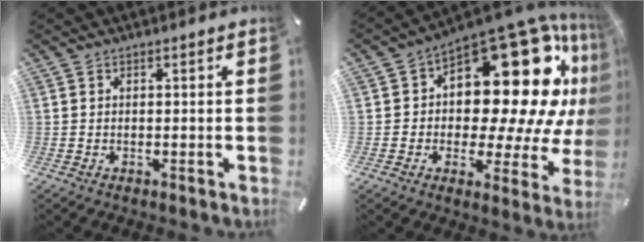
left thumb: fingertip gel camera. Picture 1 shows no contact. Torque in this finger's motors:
{"motor_torque": [2.51, 2.50, 0.57, -0.18, 0.18]}